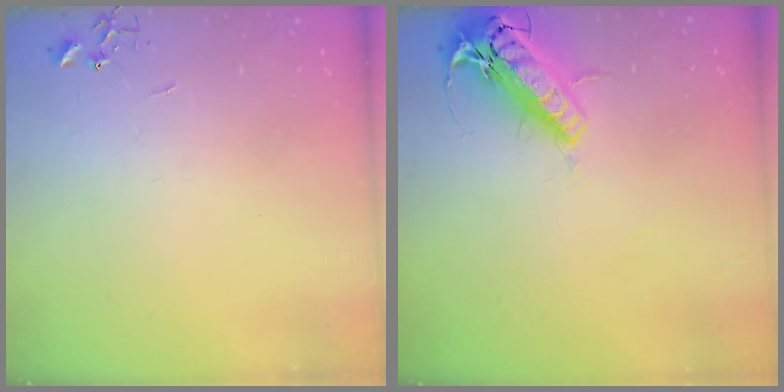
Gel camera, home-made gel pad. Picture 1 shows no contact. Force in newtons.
{"total": 18.2, "press": 17.8, "slide": 3.8}